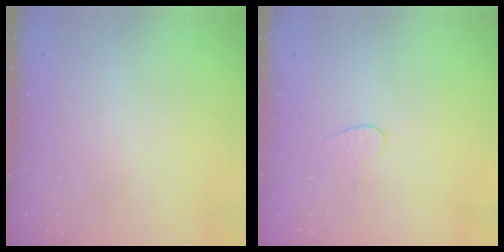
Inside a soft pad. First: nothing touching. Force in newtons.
{"total": 3.8, "press": 3.8, "slide": 0.4}